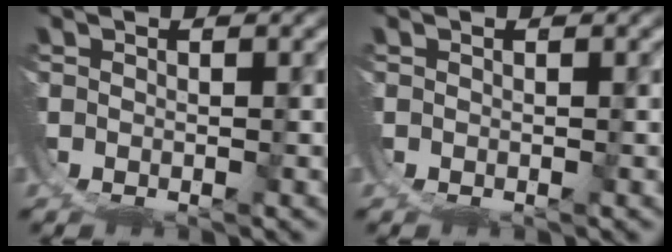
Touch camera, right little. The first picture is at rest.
{"total": 0.0}